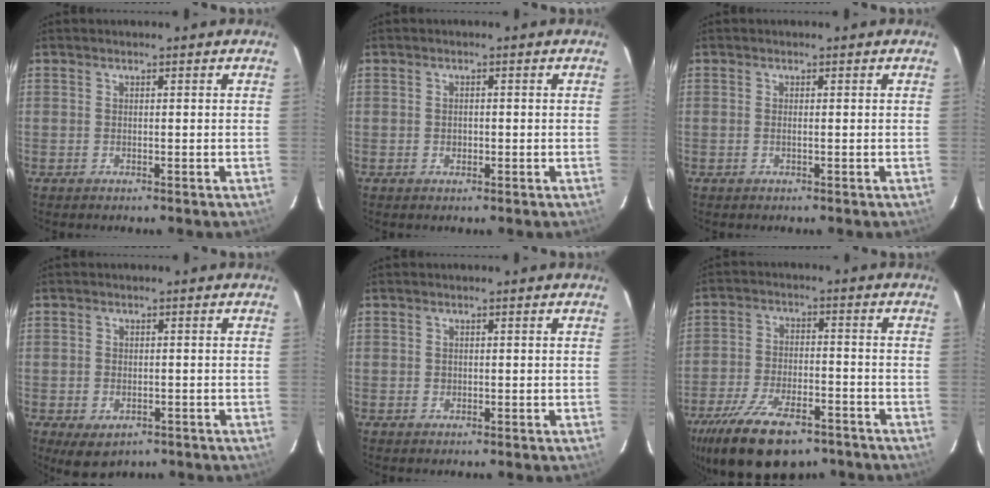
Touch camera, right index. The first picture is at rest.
{"total": 1.3, "force": [-0.2, 1.1, 0.6], "torque": [-0.009, 0.001, -0.003]}
{"total": 0.6, "force": [-0.1, -0.1, 0.6], "torque": [-0.012, 0.001, -0.003]}
{"total": 4.9, "force": [-2.3, 3.4, 2.7], "torque": [-0.055, -0.013, -0.025]}
{"total": 0.8, "force": [-0.1, 0.8, 0.1], "torque": [0.001, 0.001, -0.001]}
{"total": 18.9, "force": [-13.0, 8.2, 11.0], "torque": [-0.233, -0.028, -0.208]}